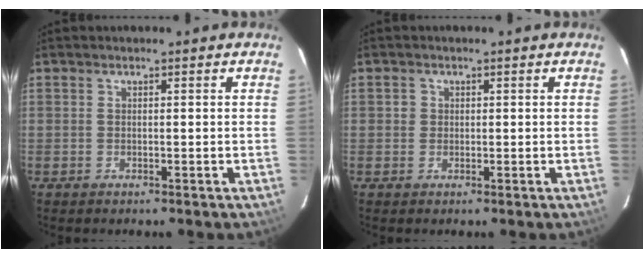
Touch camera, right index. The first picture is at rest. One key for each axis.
{"total": 1.4, "fx": 0.1, "fy": 1.4, "fz": 0.1, "tx": 0.001, "ty": 0.003, "tz": -0.001}